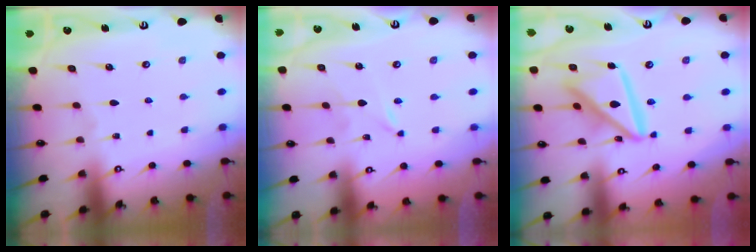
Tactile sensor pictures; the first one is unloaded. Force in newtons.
{"total": 0.0}
{"total": 15.0, "press": 14.9, "slide": 1.6}